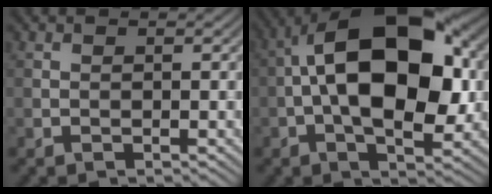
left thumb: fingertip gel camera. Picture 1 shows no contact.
{"total": 16.6, "force": [0.5, 8.5, 14.3], "torque": [-0.226, 0.037, -0.011]}